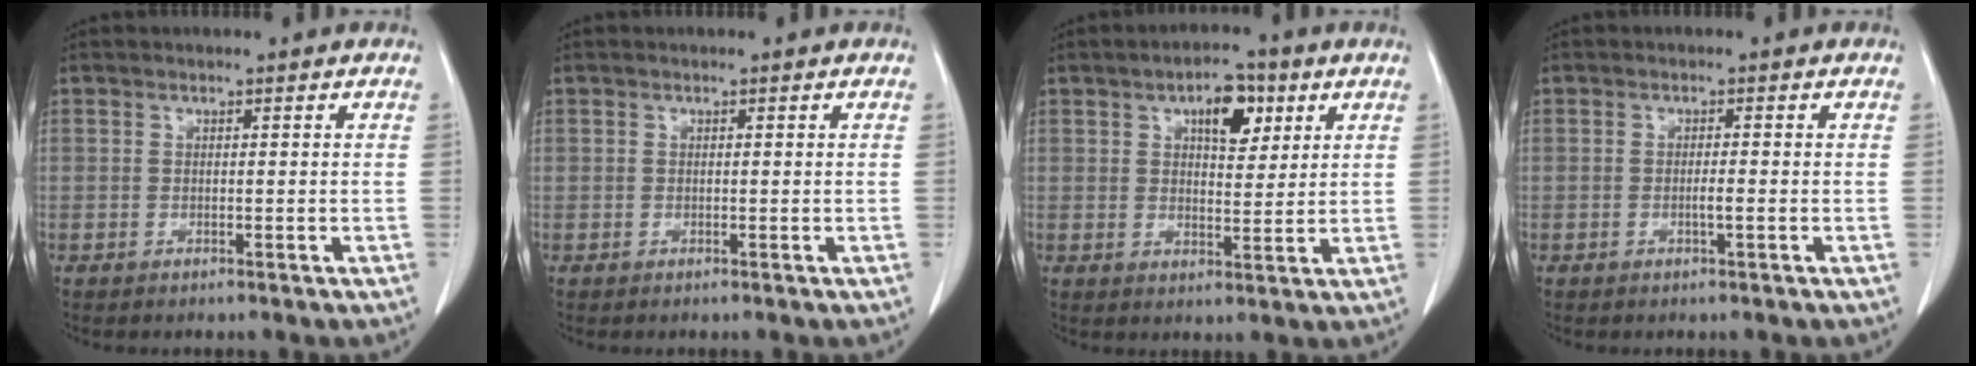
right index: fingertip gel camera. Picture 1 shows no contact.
{"total": 0.0}
{"total": 6.9, "force": [3.2, 3.1, 5.3], "torque": [-0.080, 0.009, 0.048]}
{"total": 1.3, "force": [-0.4, 0.0, 1.2], "torque": [-0.025, -0.001, -0.006]}